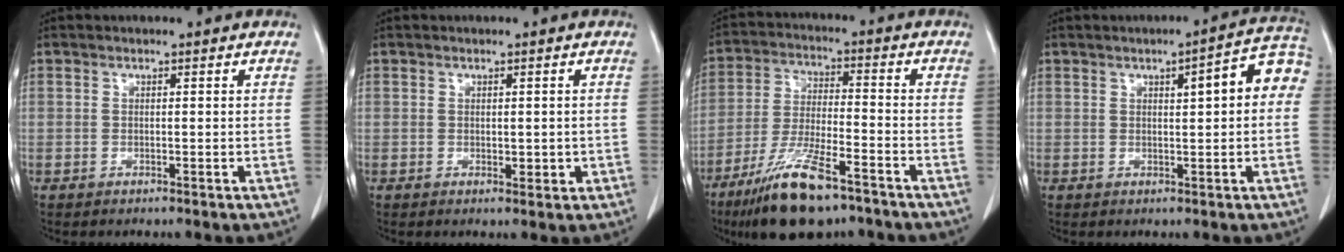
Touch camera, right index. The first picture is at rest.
{"total": 1.9, "force": [-0.1, 1.0, 1.6], "torque": [-0.020, -0.004, 0.003]}
{"total": 13.8, "force": [-9.4, 2.7, 9.8], "torque": [-0.195, -0.031, -0.168]}
{"total": 7.1, "force": [1.5, 1.6, 6.8], "torque": [-0.083, 0.026, 0.013]}